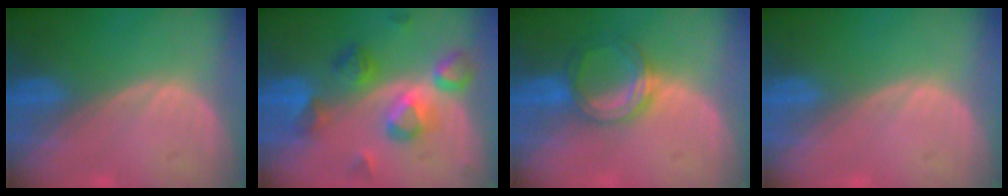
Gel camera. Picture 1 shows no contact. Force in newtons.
{"total": 7.6, "press": 7.6, "slide": 0.6}
{"total": 5.2, "press": 5.0, "slide": 1.5}
{"total": 0.0}